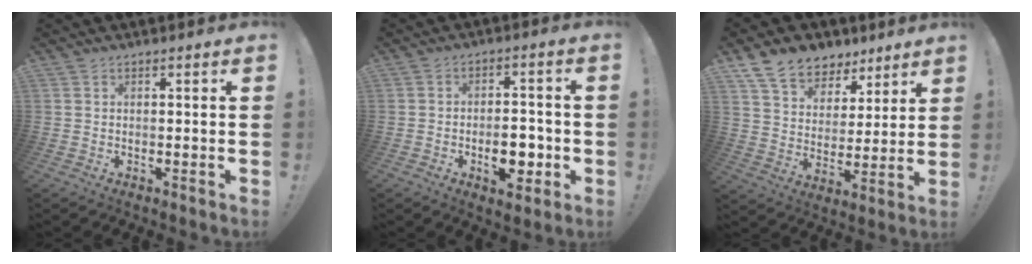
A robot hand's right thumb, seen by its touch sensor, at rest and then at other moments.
{"total": 9.3, "force": [-3.1, 5.3, 6.9], "torque": [-0.098, 0.018, -0.047]}
{"total": 12.4, "force": [9.1, 7.5, 3.8], "torque": [-0.070, -0.063, 0.173]}